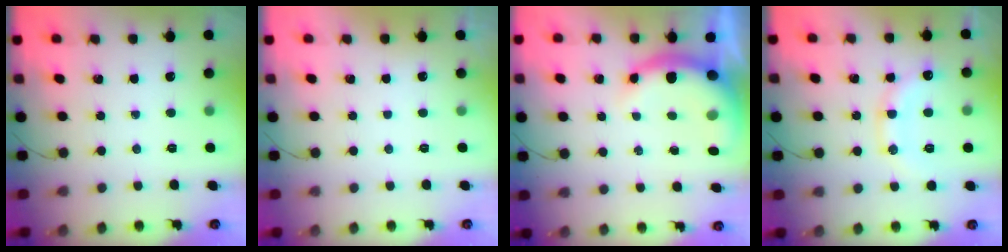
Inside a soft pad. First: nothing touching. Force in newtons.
{"total": 2.8, "press": 2.8, "slide": 0.1}
{"total": 8.2, "press": 8.2, "slide": 0.9}
{"total": 14.3, "press": 14.2, "slide": 1.1}